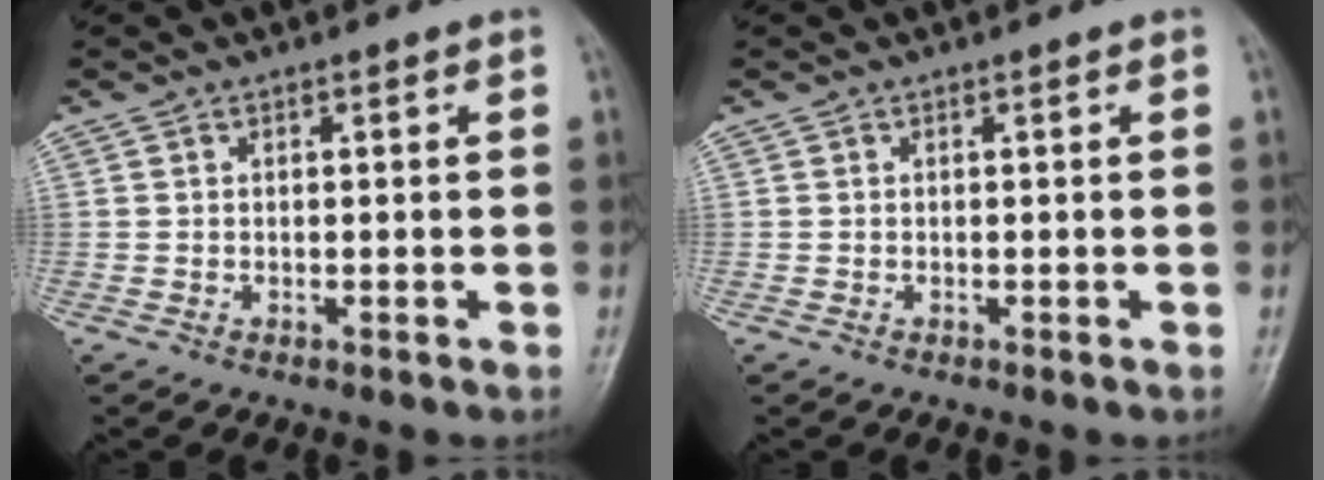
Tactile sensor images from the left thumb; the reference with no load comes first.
{"total": 0.0}